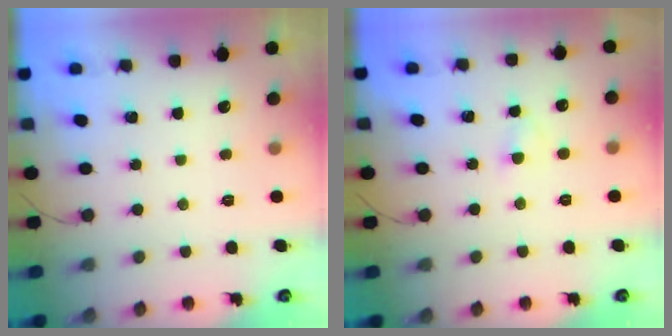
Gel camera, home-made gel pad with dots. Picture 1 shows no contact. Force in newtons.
{"total": 2.2, "press": 2.0, "slide": 1.0}